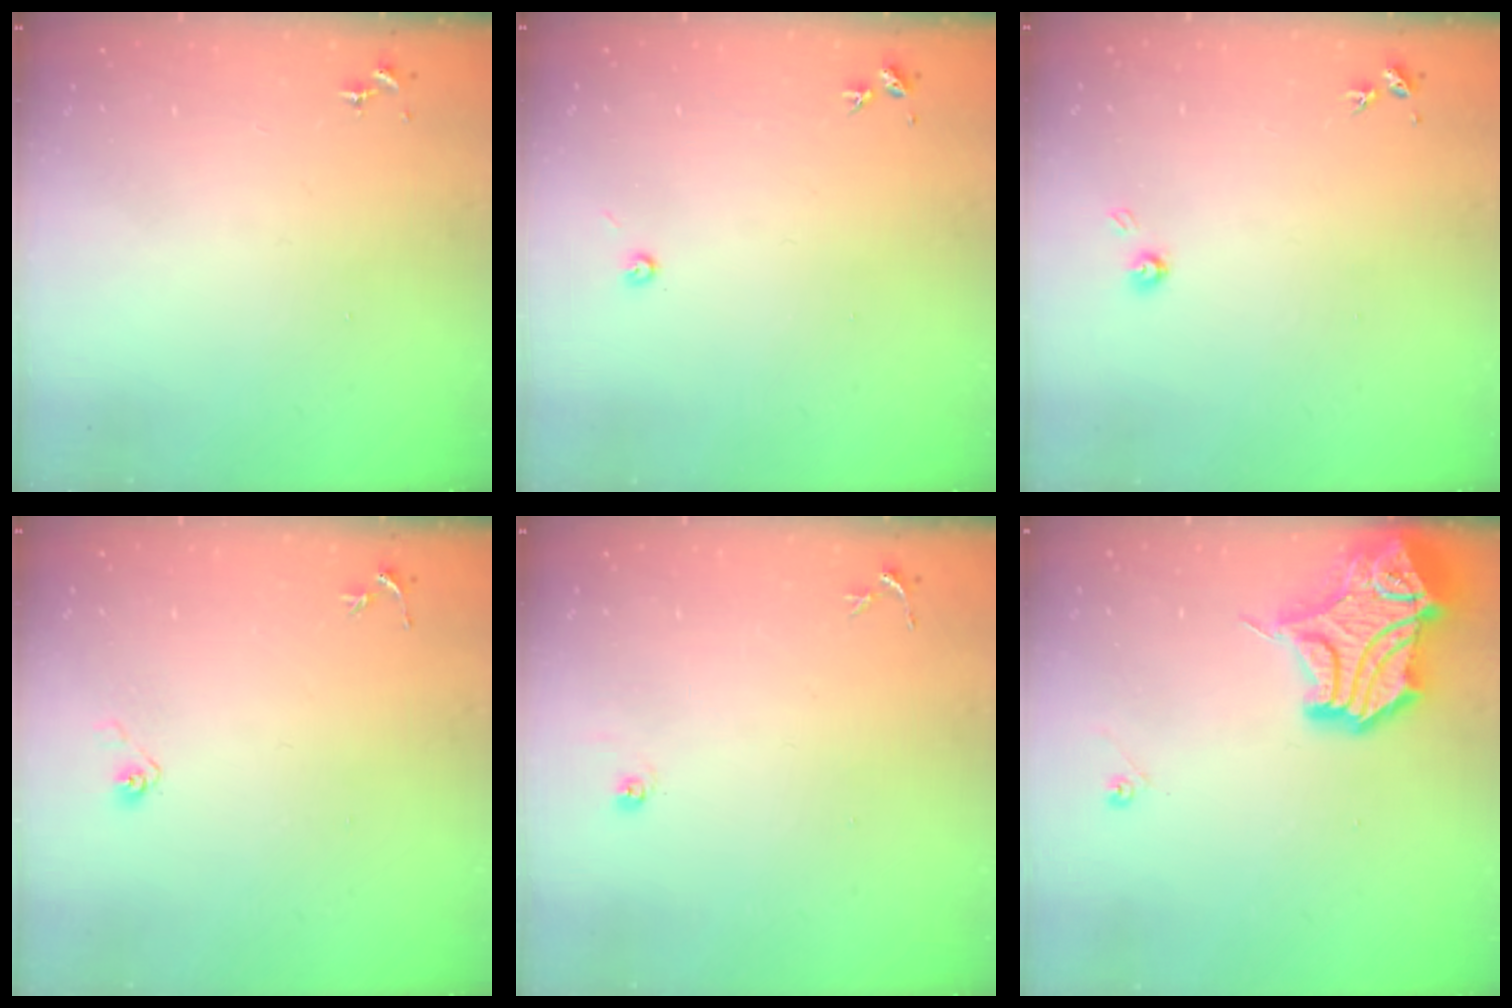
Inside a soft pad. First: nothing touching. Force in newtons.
{"total": 3.5, "press": 3.5, "slide": 0.3}
{"total": 3.7, "press": 3.7, "slide": 0.4}
{"total": 3.6, "press": 3.0, "slide": 2.1}
{"total": 5.1, "press": 5.0, "slide": 0.4}
{"total": 17.4, "press": 17.2, "slide": 2.4}